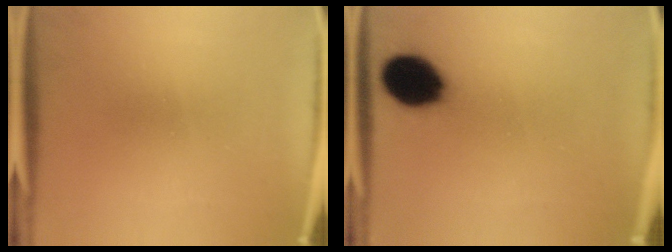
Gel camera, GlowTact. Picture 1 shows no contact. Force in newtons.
{"total": 11.8}